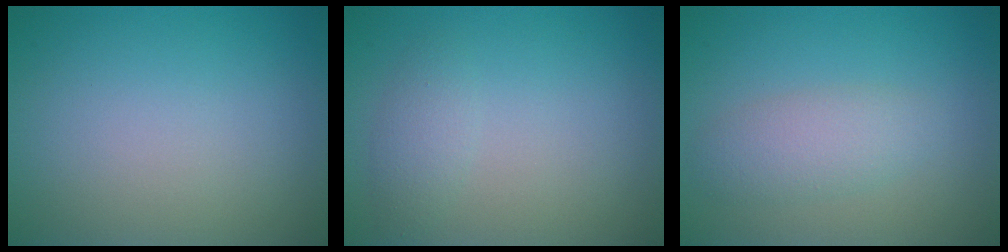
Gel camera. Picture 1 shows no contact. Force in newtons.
{"total": 1.4, "press": 1.4, "slide": 0.1}
{"total": 2.6, "press": 2.6, "slide": 0.1}